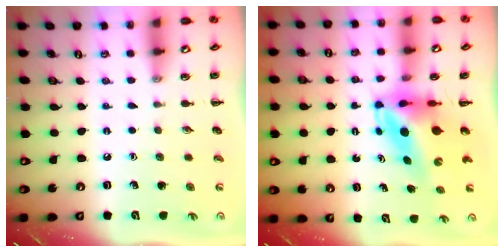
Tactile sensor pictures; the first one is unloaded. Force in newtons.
{"total": 6.1, "press": 5.8, "slide": 2.0}